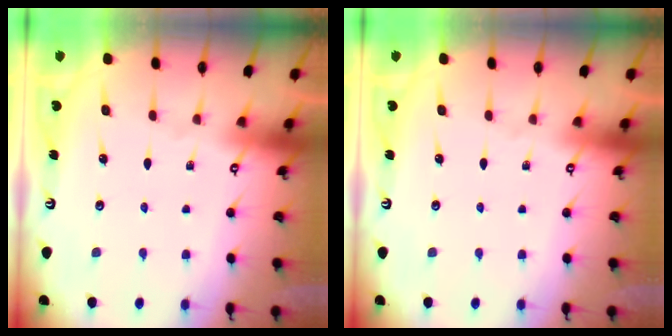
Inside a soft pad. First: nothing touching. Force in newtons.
{"total": 0.0}